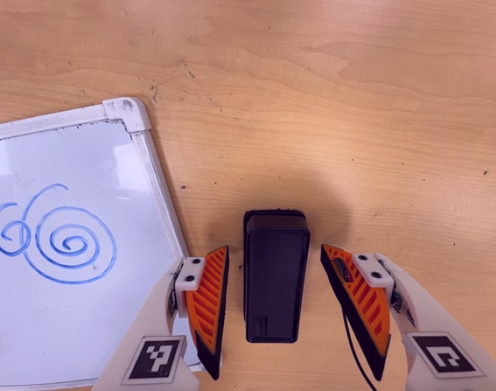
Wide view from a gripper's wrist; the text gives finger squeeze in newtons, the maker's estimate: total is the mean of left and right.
{"total": 0.0}